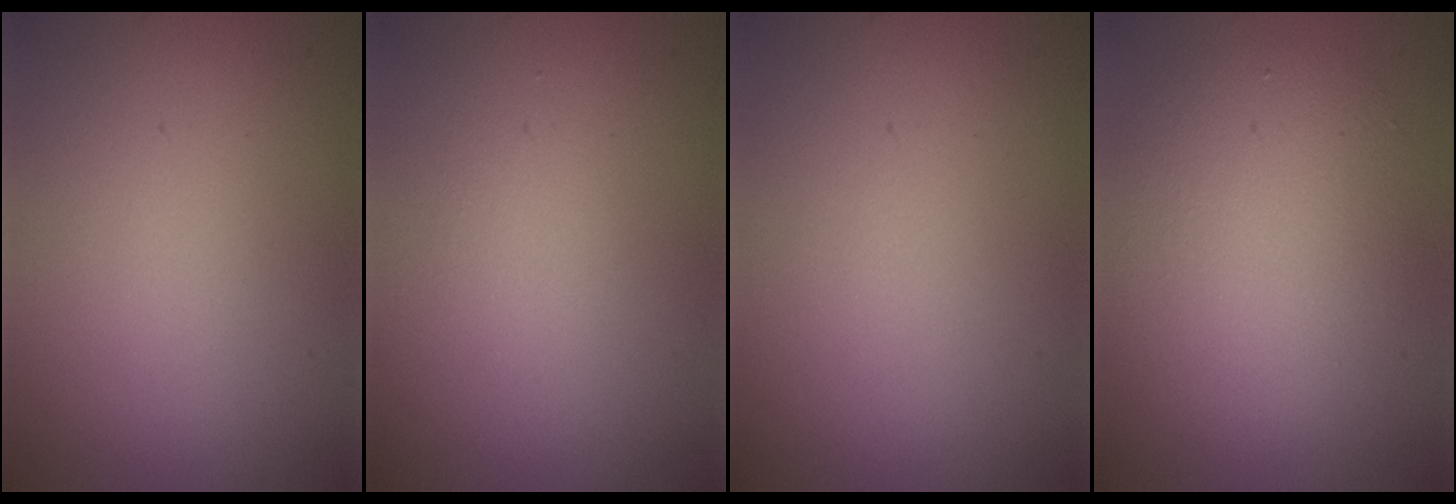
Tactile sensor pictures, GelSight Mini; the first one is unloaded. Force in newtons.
{"total": 0.9, "press": 0.9, "slide": 0.0}
{"total": 0.0}
{"total": 5.5, "press": 5.5, "slide": 0.3}